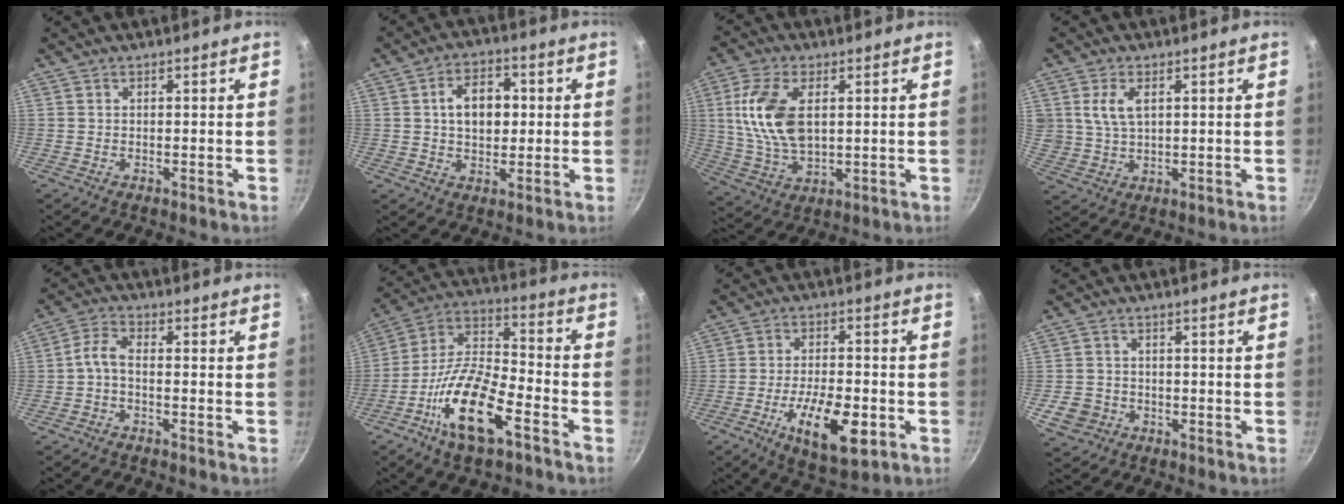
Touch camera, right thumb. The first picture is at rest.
{"total": 9.2, "force": [1.2, 6.2, 6.7], "torque": [-0.083, 0.011, 0.015]}
{"total": 13.6, "force": [2.7, 7.6, 10.9], "torque": [-0.210, -0.011, 0.058]}
{"total": 6.1, "force": [2.0, 3.7, 4.4], "torque": [-0.084, -0.006, 0.044]}
{"total": 3.9, "force": [-1.4, 1.6, 3.3], "torque": [-0.080, 0.023, -0.037]}
{"total": 17.8, "force": [-8.6, 7.1, 13.9], "torque": [-0.254, 0.050, -0.176]}
{"total": 13.6, "force": [-4.9, 5.6, 11.4], "torque": [-0.177, 0.013, -0.076]}
{"total": 5.1, "force": [-2.0, 4.4, 1.7], "torque": [-0.024, 0.019, -0.029]}